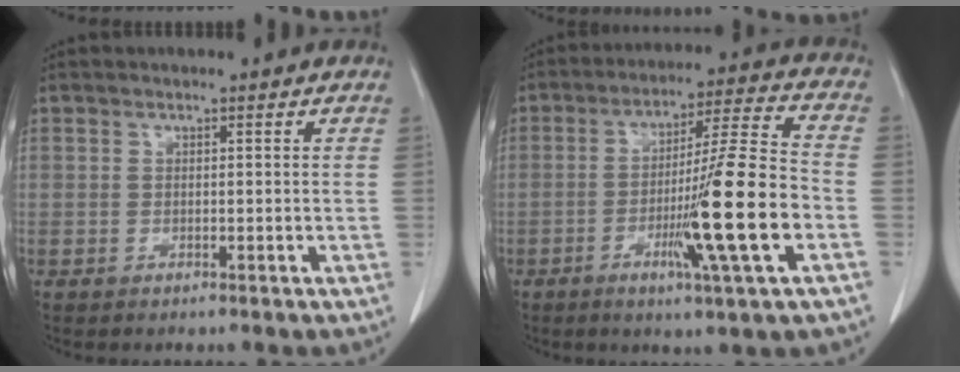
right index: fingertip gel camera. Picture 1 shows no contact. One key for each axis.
{"total": 15.8, "fx": -4.6, "fy": -0.8, "fz": 15.1, "tx": -0.251, "ty": -0.009, "tz": -0.079}